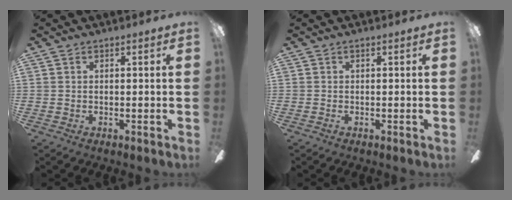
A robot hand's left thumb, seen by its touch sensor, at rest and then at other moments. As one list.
[{"total": 0.0}]